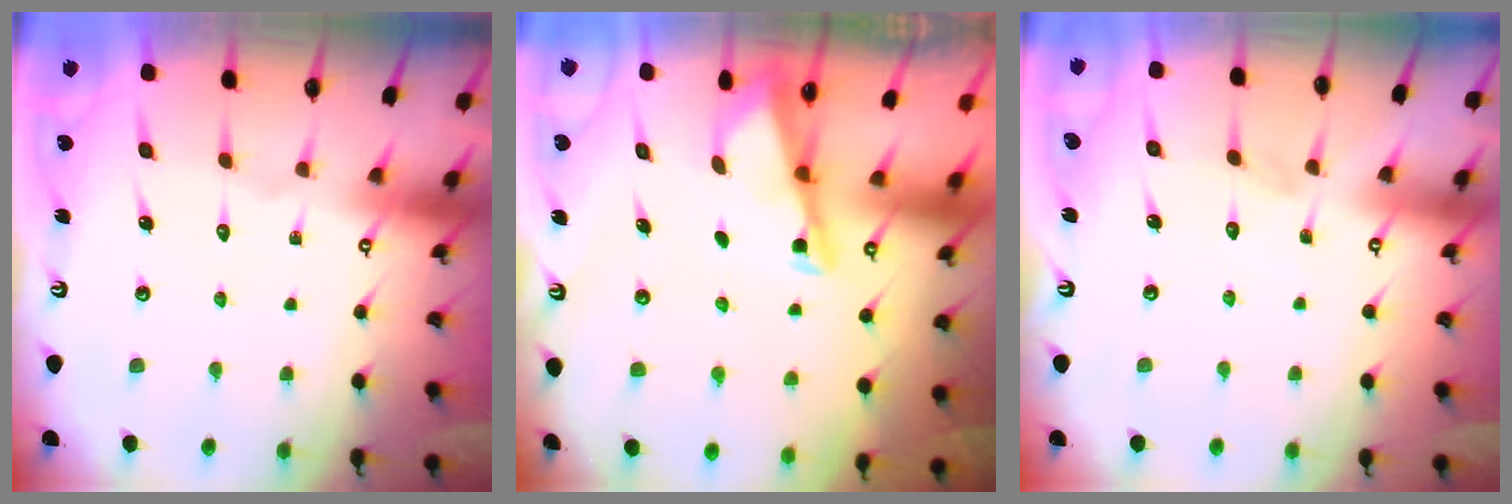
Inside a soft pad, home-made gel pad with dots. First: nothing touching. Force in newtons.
{"total": 2.8, "press": 2.8, "slide": 0.4}
{"total": 2.7, "press": 2.7, "slide": 0.2}